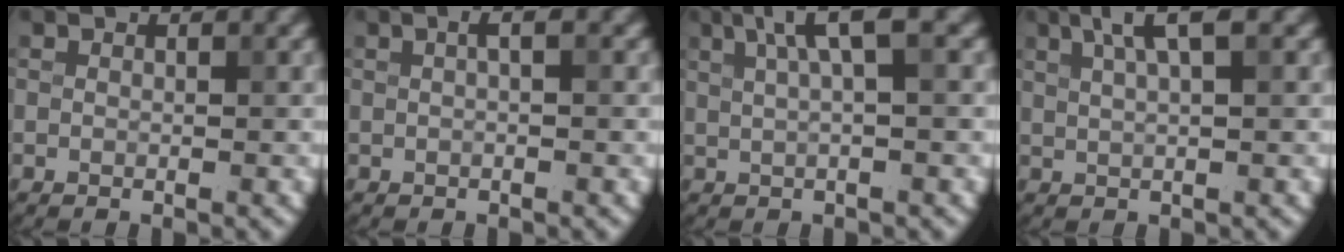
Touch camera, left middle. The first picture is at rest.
{"total": 1.2, "force": [0.3, 0.2, 1.2], "torque": [-0.022, 0.007, 0.002]}
{"total": 4.2, "force": [1.7, 0.8, 3.7], "torque": [-0.059, 0.009, 0.028]}
{"total": 3.3, "force": [1.7, 0.7, 2.8], "torque": [-0.043, 0.003, 0.031]}